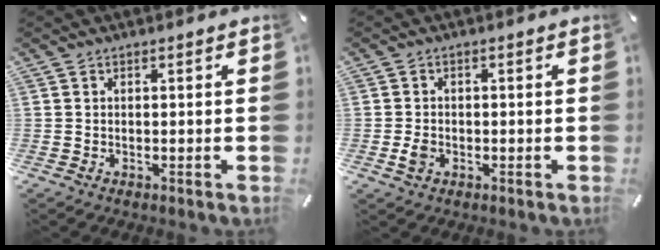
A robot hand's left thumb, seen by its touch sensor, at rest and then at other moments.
{"total": 2.6, "force": [-0.7, 2.0, 1.5], "torque": [-0.033, 0.001, -0.013]}